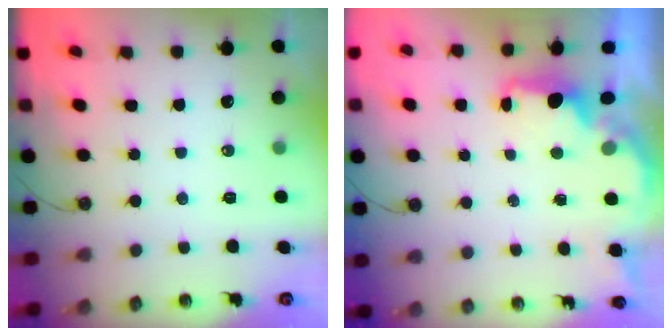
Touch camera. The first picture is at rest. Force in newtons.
{"total": 1.6, "press": 1.5, "slide": 0.6}